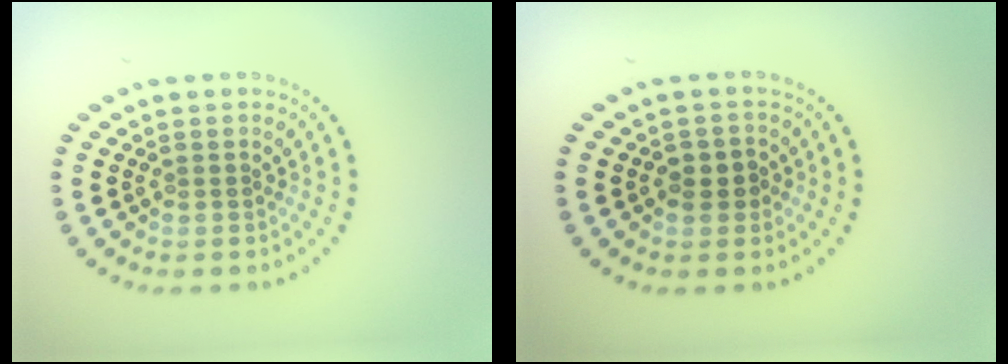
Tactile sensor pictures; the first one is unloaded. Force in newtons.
{"total": 2.0, "press": 2.0, "slide": 0.5}